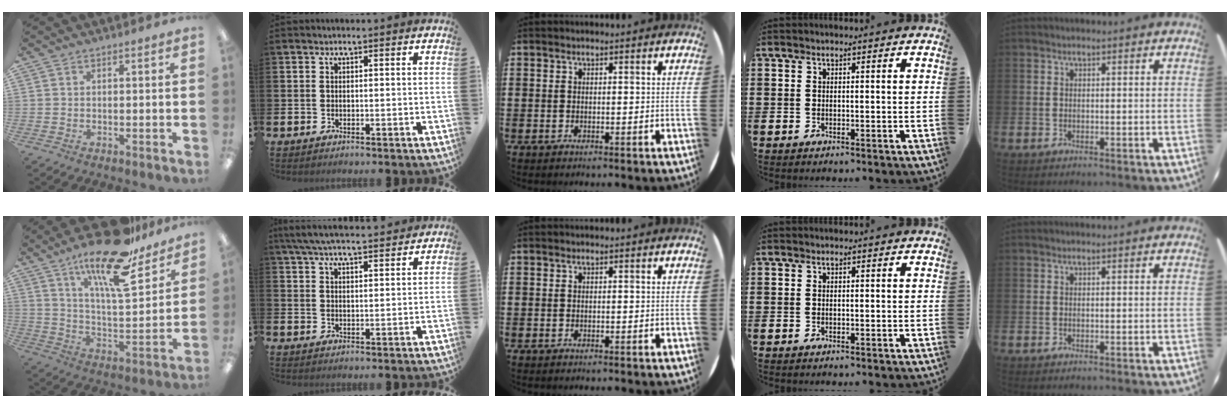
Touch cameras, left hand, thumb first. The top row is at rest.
{"thumb": {"total": 21.5, "force": [15.6, 6.0, 13.5], "torque": [-0.224, -0.101, 0.258]}, "index": {"total": 6.2, "force": [5.9, 0.5, 1.9], "torque": [-0.050, -0.026, 0.107]}}